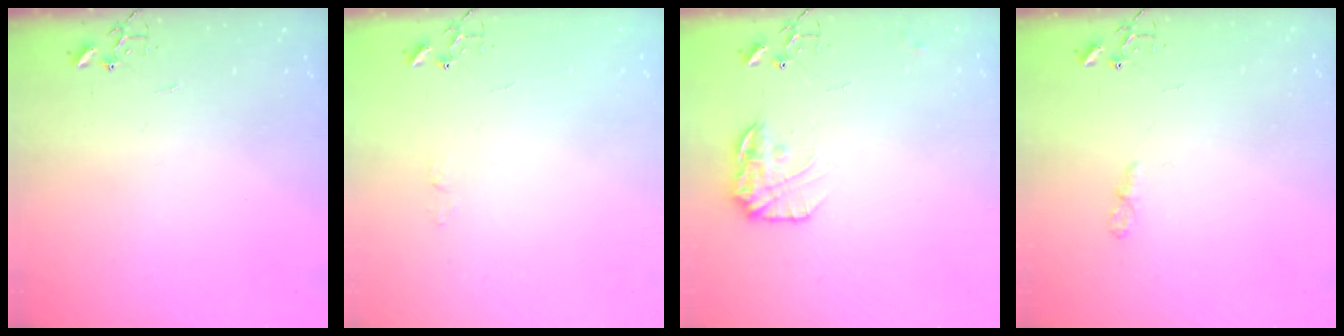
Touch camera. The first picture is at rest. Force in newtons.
{"total": 3.6, "press": 3.6, "slide": 0.4}
{"total": 13.3, "press": 13.3, "slide": 0.8}
{"total": 4.8, "press": 4.7, "slide": 0.6}